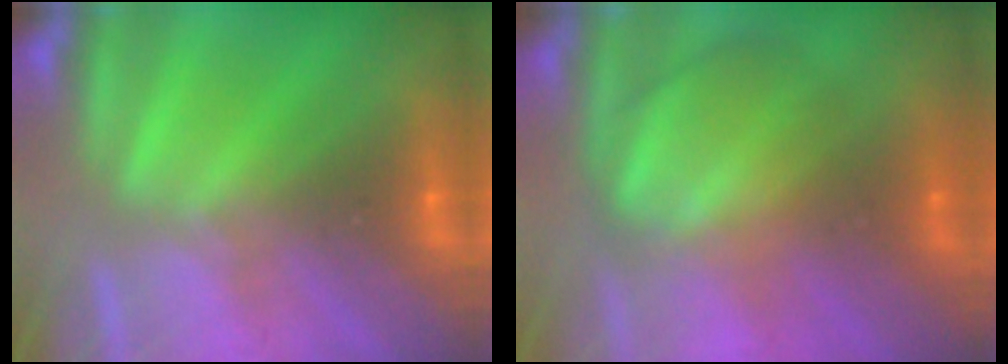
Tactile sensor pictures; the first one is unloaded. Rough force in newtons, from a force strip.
{"total": 3.0}